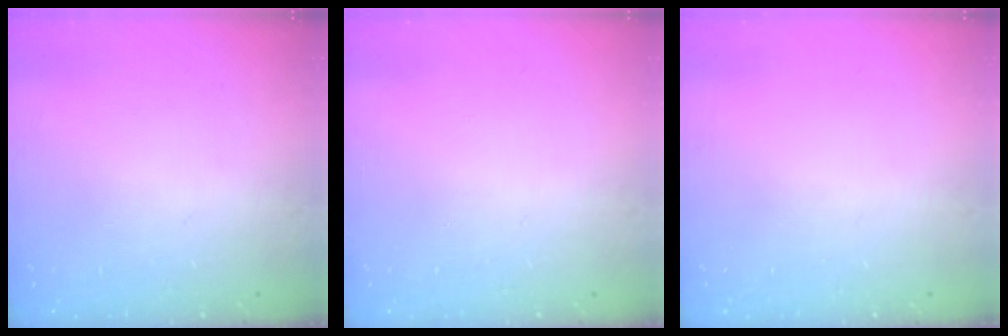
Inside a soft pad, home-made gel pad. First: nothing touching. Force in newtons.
{"total": 0.0}
{"total": 0.0}